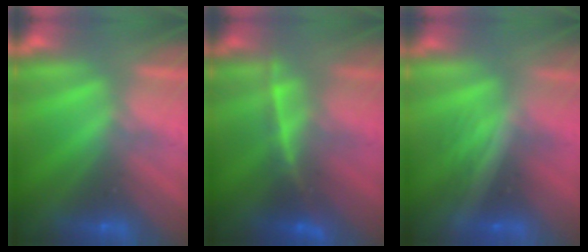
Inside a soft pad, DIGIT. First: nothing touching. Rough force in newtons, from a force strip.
{"total": 2.4}
{"total": 1.7}